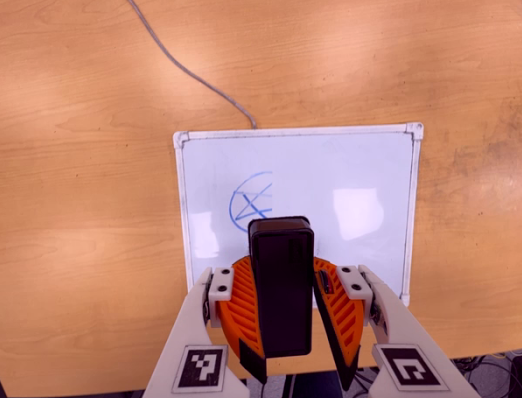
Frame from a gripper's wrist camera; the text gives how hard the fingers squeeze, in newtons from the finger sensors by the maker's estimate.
{"total": 7.3, "left": 8.2, "right": 6.4}